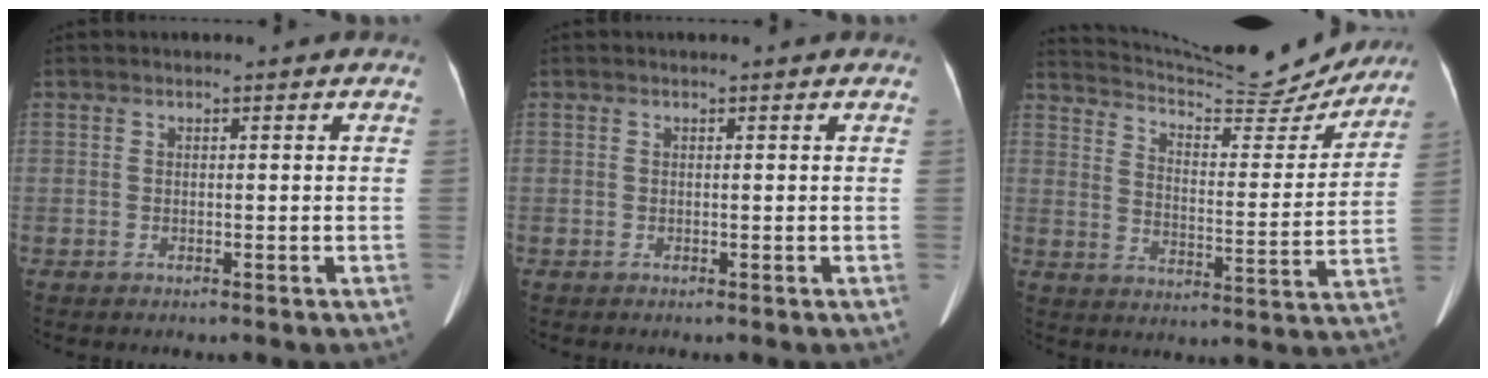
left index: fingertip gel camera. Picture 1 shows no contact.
{"total": 0.8, "force": [0.7, 0.0, 0.3], "torque": [-0.007, 0.005, 0.010]}
{"total": 21.2, "force": [20.0, 2.4, 6.4], "torque": [-0.107, -0.043, 0.272]}